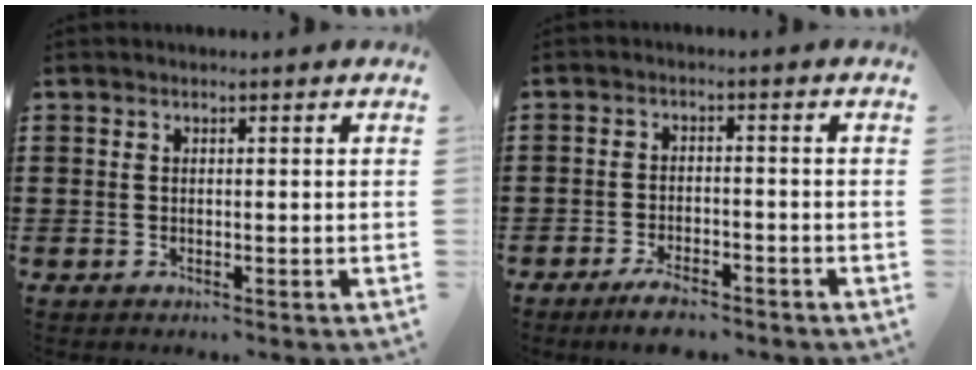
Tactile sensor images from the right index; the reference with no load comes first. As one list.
[{"total": 3.4, "force": [-3.0, 0.6, 1.4], "torque": [-0.025, 0.008, -0.059]}]